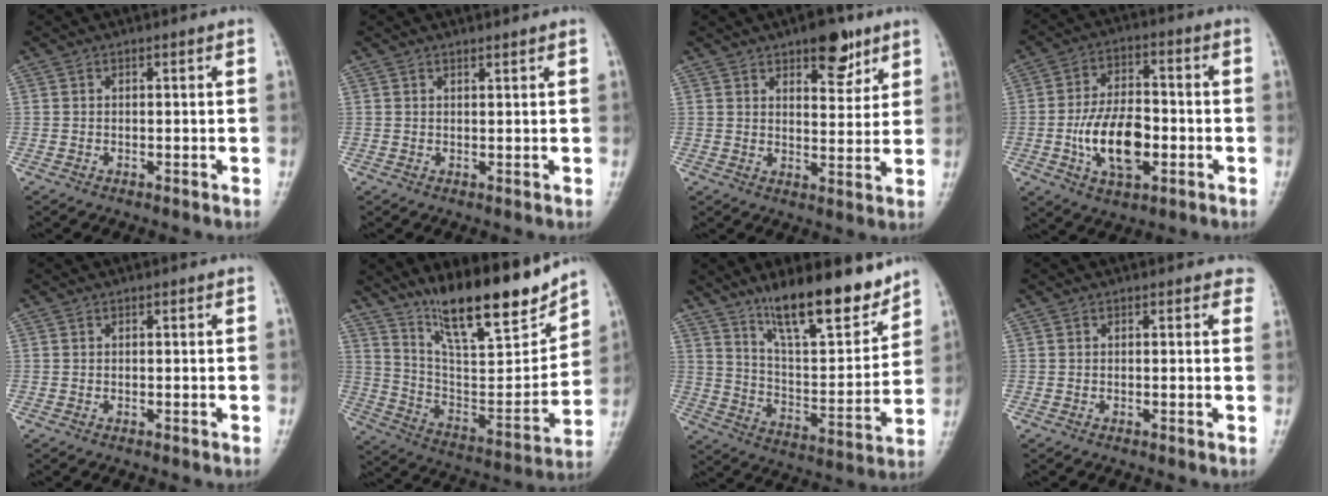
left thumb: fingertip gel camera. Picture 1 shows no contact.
{"total": 0.8, "force": [0.7, 0.1, 0.3], "torque": [-0.004, -0.006, 0.013]}
{"total": 8.3, "force": [5.2, 3.8, 5.2], "torque": [-0.043, -0.028, 0.072]}
{"total": 12.9, "force": [-3.0, 7.0, 10.5], "torque": [-0.170, 0.017, -0.053]}
{"total": 0.0}
{"total": 21.1, "force": [15.5, 5.3, 13.2], "torque": [-0.181, -0.078, 0.270]}
{"total": 17.3, "force": [12.9, 4.8, 10.6], "torque": [-0.134, -0.085, 0.219]}
{"total": 1.6, "force": [1.3, 0.9, 0.3], "torque": [0.020, -0.005, -0.002]}